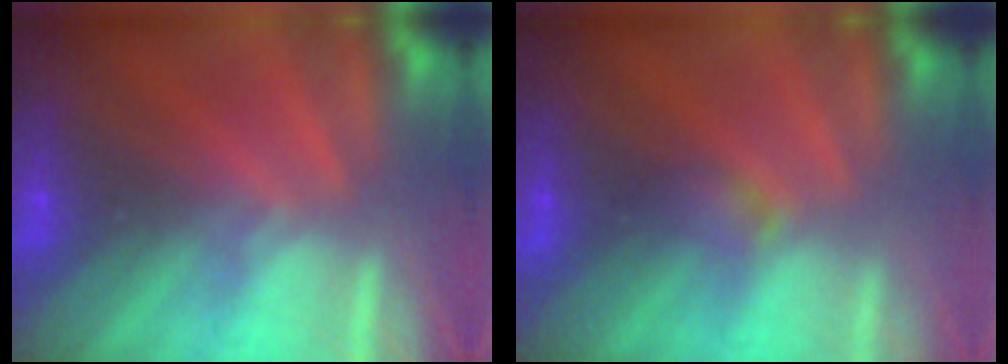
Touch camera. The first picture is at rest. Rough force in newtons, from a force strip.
{"total": 2.2}